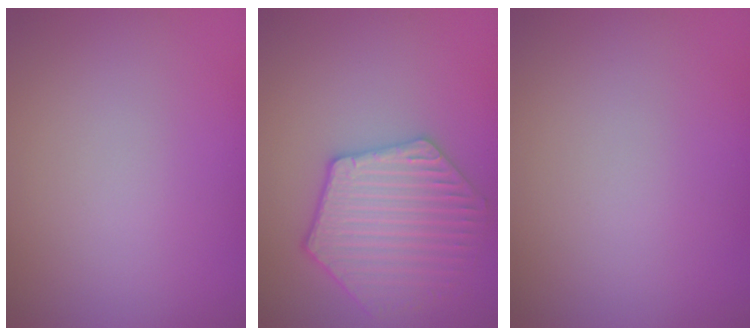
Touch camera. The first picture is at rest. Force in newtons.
{"total": 4.9, "press": 4.6, "slide": 1.7}
{"total": 0.0}